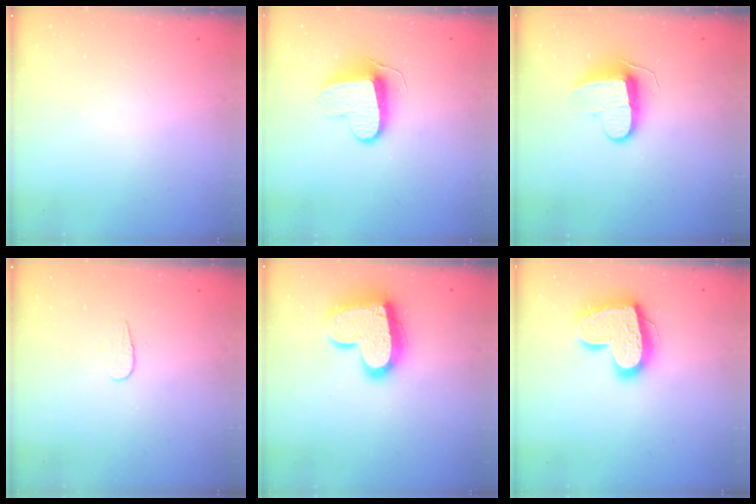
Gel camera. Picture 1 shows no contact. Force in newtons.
{"total": 9.3, "press": 9.3, "slide": 0.3}
{"total": 9.5, "press": 9.5, "slide": 0.6}
{"total": 3.8, "press": 3.8, "slide": 0.4}
{"total": 17.6, "press": 17.6, "slide": 1.2}
{"total": 17.5, "press": 17.4, "slide": 1.6}